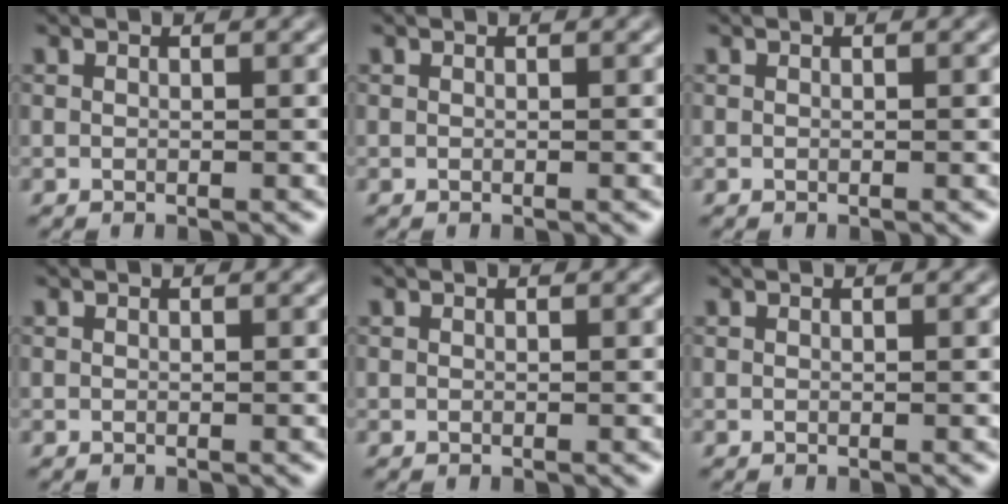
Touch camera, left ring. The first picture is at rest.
{"total": 0.0}
{"total": 0.0}
{"total": 0.0}
{"total": 0.0}
{"total": 0.0}